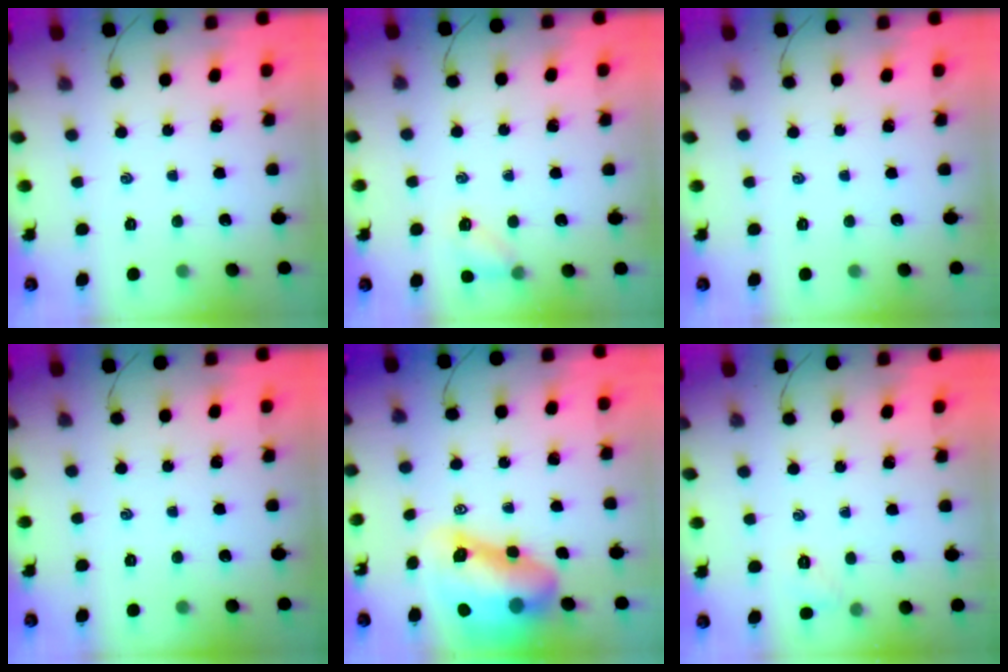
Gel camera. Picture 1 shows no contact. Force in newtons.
{"total": 6.0, "press": 5.8, "slide": 1.5}
{"total": 0.0}
{"total": 0.0}
{"total": 14.4, "press": 13.8, "slide": 4.1}
{"total": 3.8, "press": 3.6, "slide": 1.2}